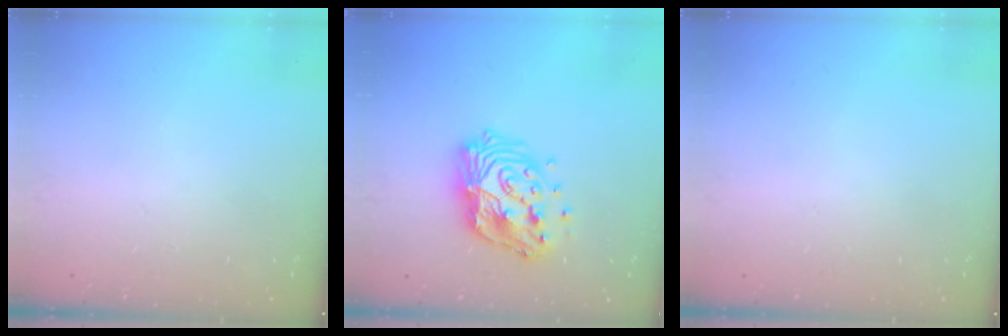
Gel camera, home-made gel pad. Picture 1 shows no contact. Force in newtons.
{"total": 15.9, "press": 15.9, "slide": 1.1}
{"total": 0.0}